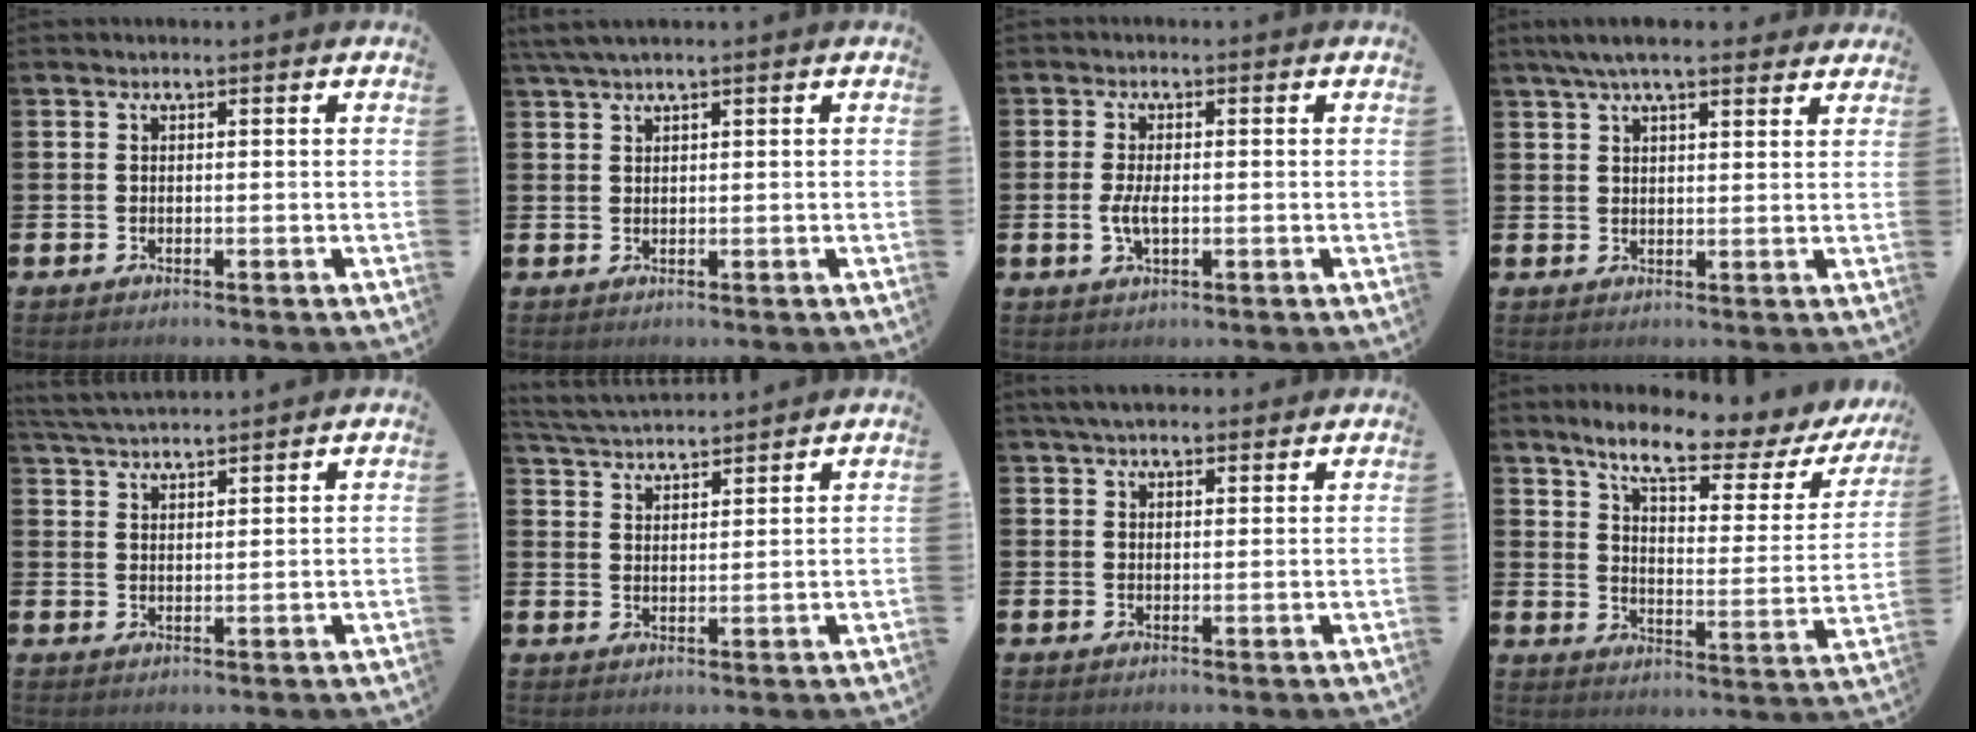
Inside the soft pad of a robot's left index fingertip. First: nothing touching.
{"total": 2.3, "force": [1.8, 0.1, 1.4], "torque": [-0.033, 0.005, 0.034]}
{"total": 3.1, "force": [-0.3, 1.4, 2.8], "torque": [-0.052, -0.002, -0.010]}
{"total": 5.5, "force": [4.6, 1.1, 2.7], "torque": [-0.058, -0.007, 0.083]}
{"total": 3.7, "force": [3.7, 0.1, 0.5], "torque": [-0.018, -0.019, 0.067]}
{"total": 4.1, "force": [4.1, 0.4, 0.2], "torque": [-0.018, -0.023, 0.072]}
{"total": 3.8, "force": [3.5, 1.0, 1.1], "torque": [-0.024, -0.008, 0.064]}
{"total": 9.0, "force": [7.4, 1.5, 4.8], "torque": [-0.108, -0.047, 0.119]}